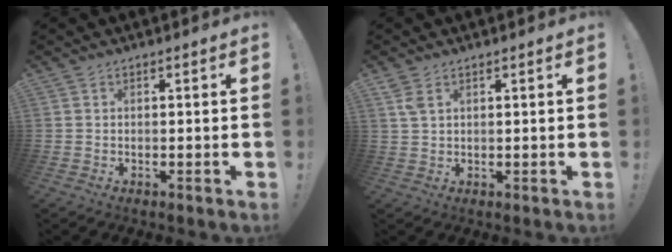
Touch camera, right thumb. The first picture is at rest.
{"total": 2.8, "force": [1.6, 1.2, 2.0], "torque": [-0.041, -0.001, 0.030]}